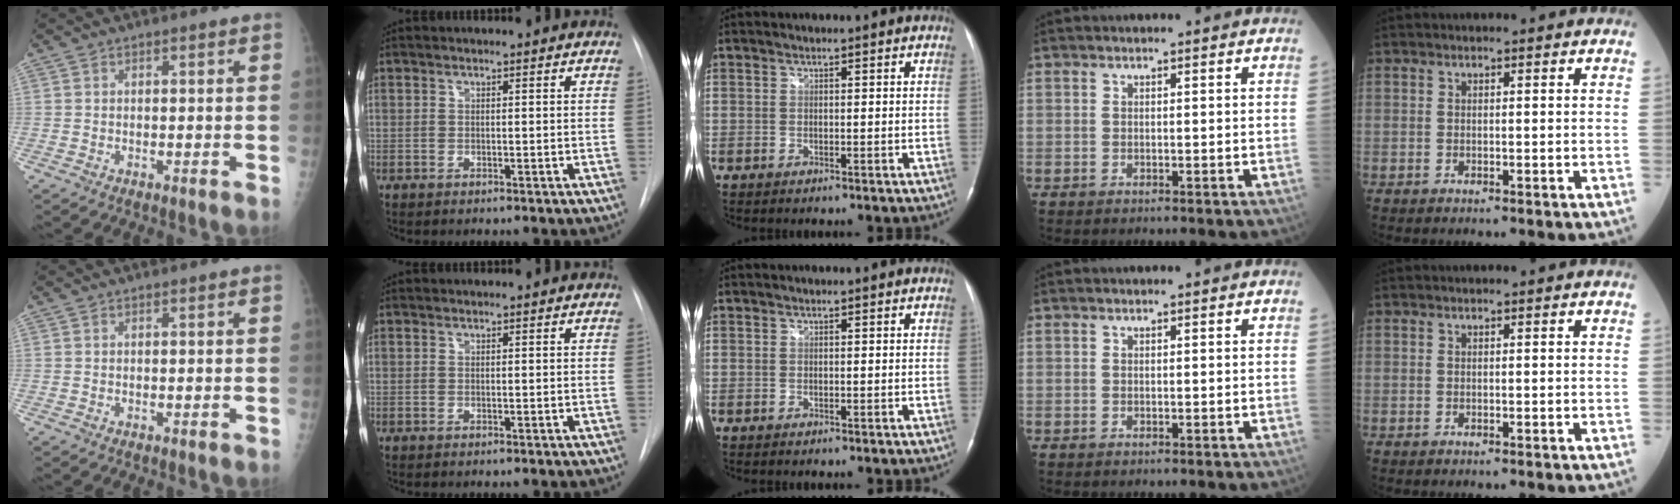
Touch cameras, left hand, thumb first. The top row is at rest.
{}